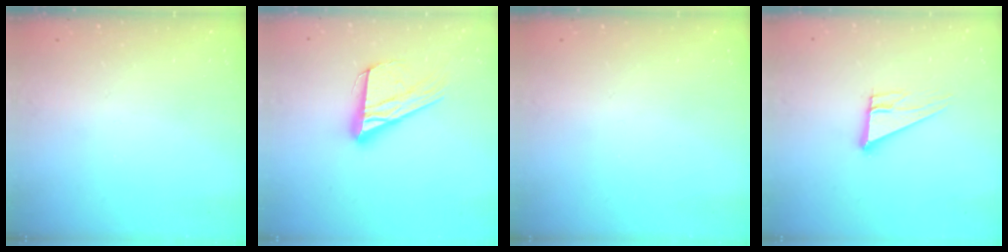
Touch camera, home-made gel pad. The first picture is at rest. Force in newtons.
{"total": 17.6, "press": 17.5, "slide": 1.7}
{"total": 0.0}
{"total": 10.0, "press": 10.0, "slide": 0.5}